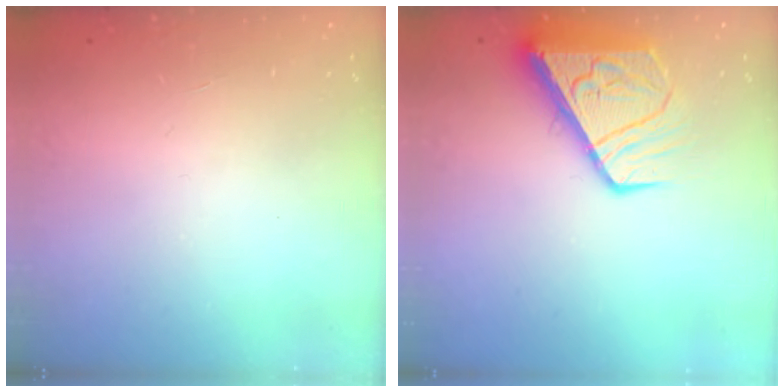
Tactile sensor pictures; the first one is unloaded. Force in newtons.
{"total": 9.5, "press": 9.4, "slide": 1.1}